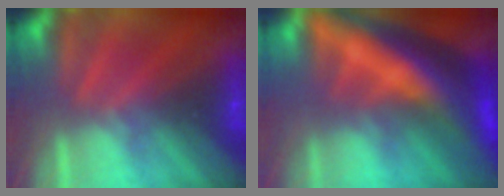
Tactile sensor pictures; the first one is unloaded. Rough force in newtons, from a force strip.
{"total": 7.8}